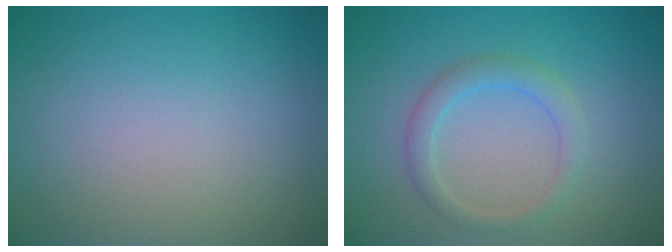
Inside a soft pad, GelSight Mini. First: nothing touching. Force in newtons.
{"total": 2.2, "press": 2.2, "slide": 0.0}